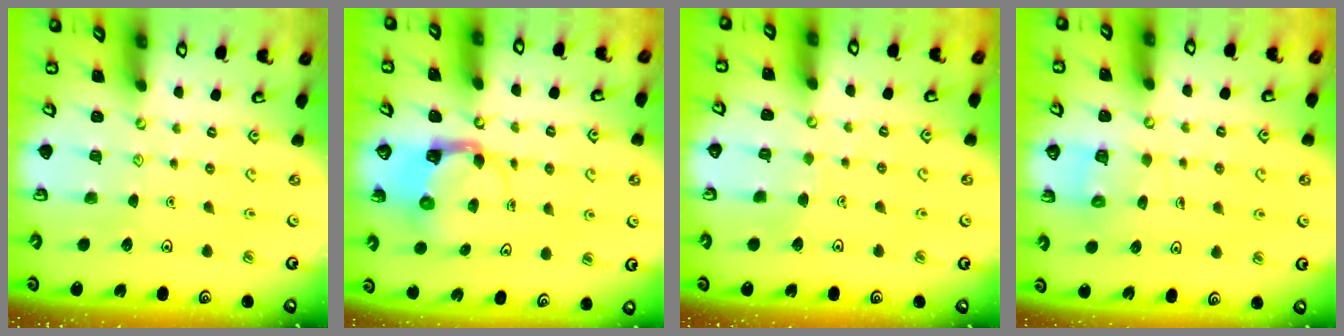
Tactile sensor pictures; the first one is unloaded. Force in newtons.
{"total": 4.0, "press": 4.0, "slide": 0.6}
{"total": 2.3, "press": 2.3, "slide": 0.1}
{"total": 5.3, "press": 5.3, "slide": 0.5}